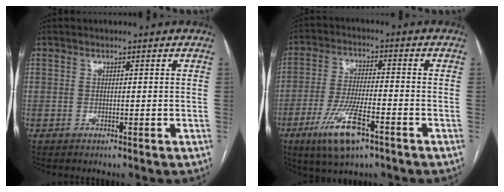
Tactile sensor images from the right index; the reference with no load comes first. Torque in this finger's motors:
{"motor_torque": [1.34, -0.80, 0.63, 0.17]}